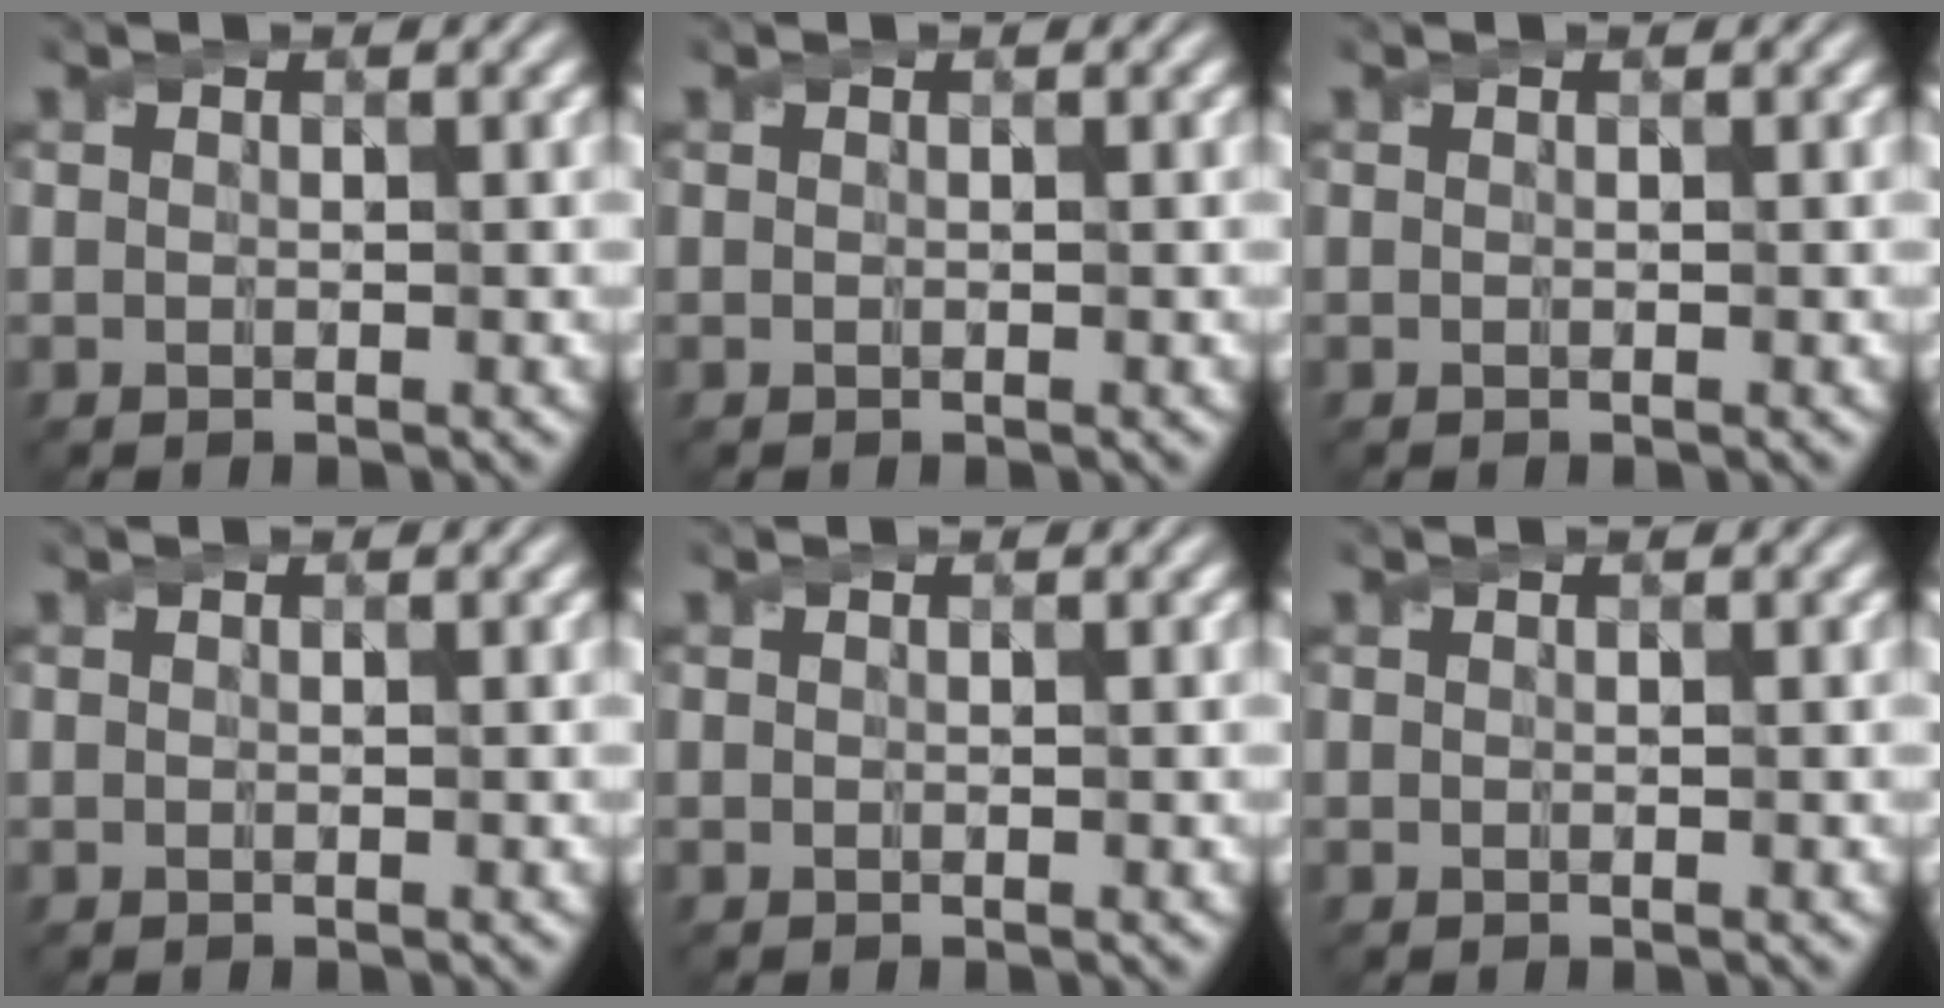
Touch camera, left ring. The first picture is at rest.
{"total": 0.0}
{"total": 0.0}
{"total": 0.0}
{"total": 0.0}
{"total": 0.0}